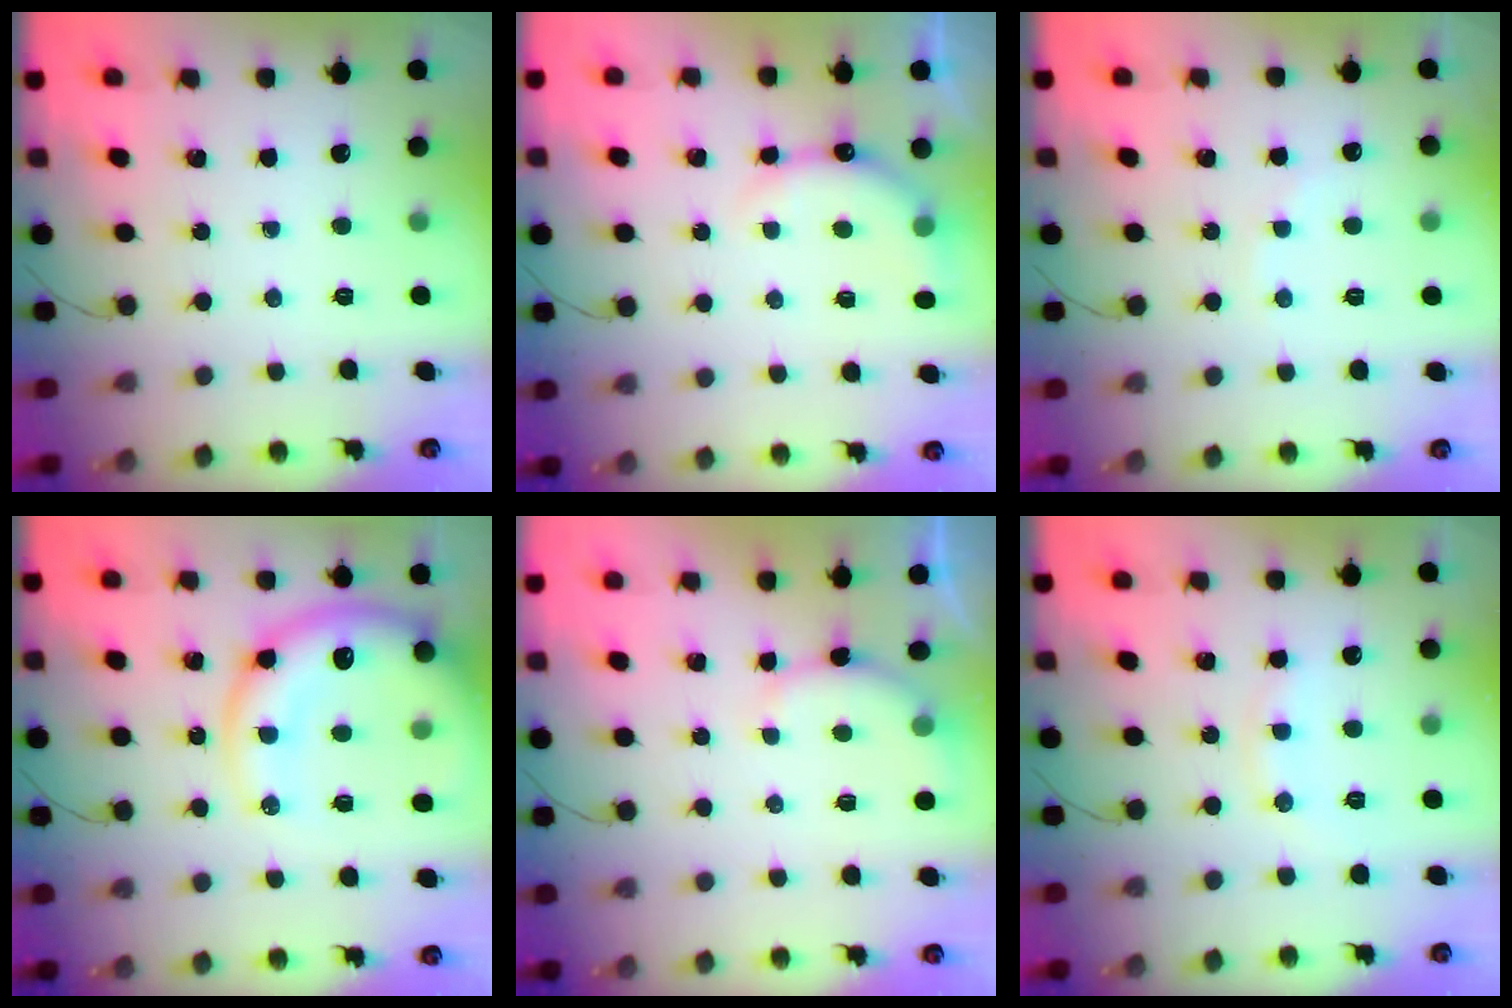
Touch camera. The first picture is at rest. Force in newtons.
{"total": 7.8, "press": 7.8, "slide": 0.2}
{"total": 5.1, "press": 5.0, "slide": 0.8}
{"total": 17.5, "press": 16.9, "slide": 4.5}
{"total": 6.1, "press": 6.1, "slide": 1.0}
{"total": 7.4, "press": 7.4, "slide": 0.7}